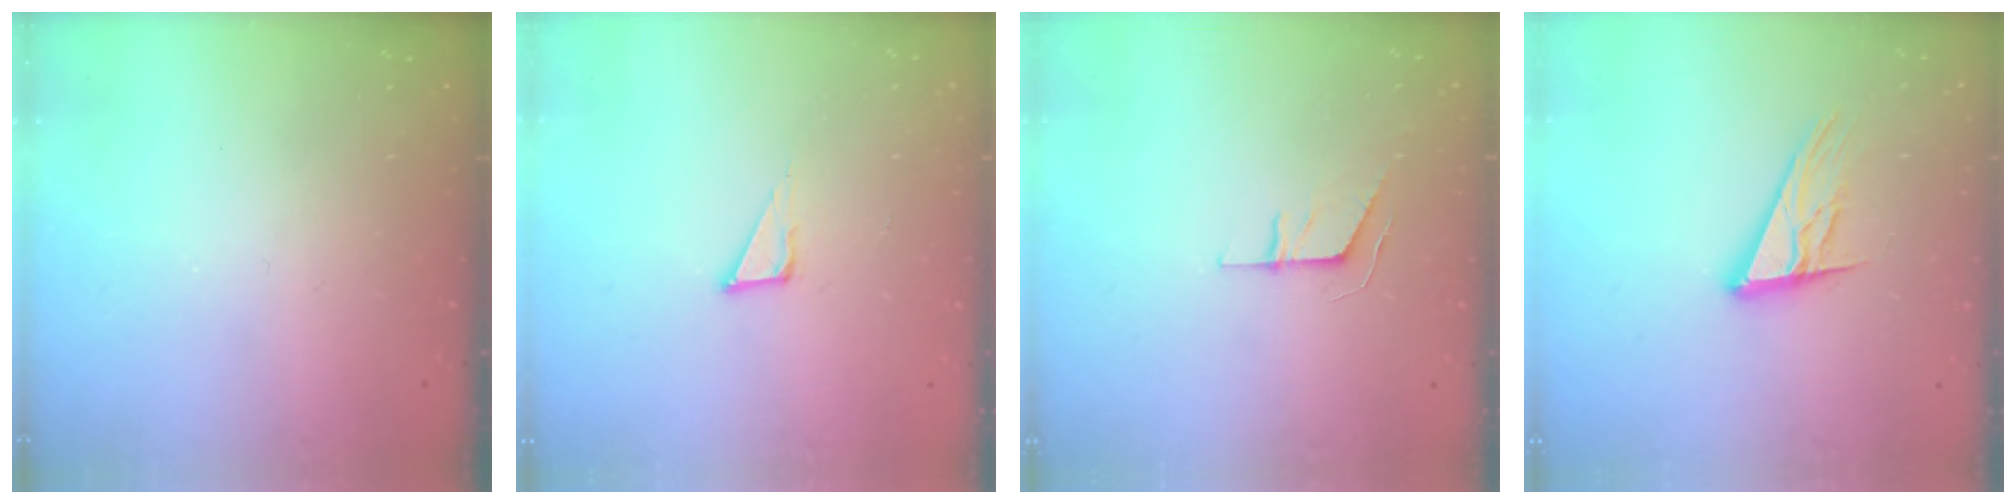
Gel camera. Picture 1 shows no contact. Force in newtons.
{"total": 5.3, "press": 5.2, "slide": 0.3}
{"total": 4.5, "press": 4.5, "slide": 0.3}
{"total": 13.1, "press": 12.9, "slide": 2.5}